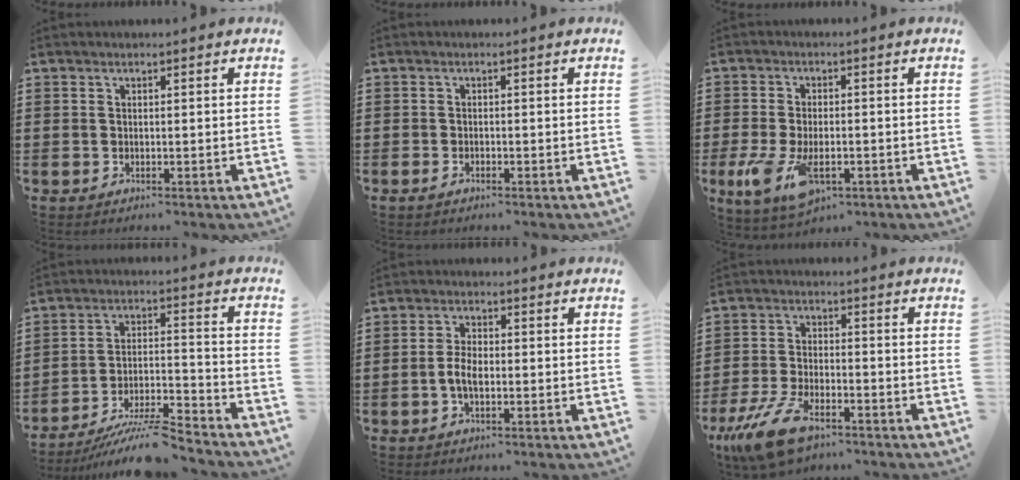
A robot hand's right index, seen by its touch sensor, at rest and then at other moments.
{"total": 0.9, "force": [-0.7, 0.3, 0.5], "torque": [-0.011, -0.004, -0.012]}
{"total": 7.7, "force": [-2.8, 3.7, 6.2], "torque": [-0.150, -0.015, -0.053]}
{"total": 9.2, "force": [-8.2, 0.7, 4.0], "torque": [-0.063, 0.016, -0.156]}
{"total": 3.7, "force": [-0.9, 1.7, 3.1], "torque": [-0.078, -0.001, -0.022]}
{"total": 9.9, "force": [-6.8, 3.6, 6.3], "torque": [-0.146, 0.008, -0.130]}